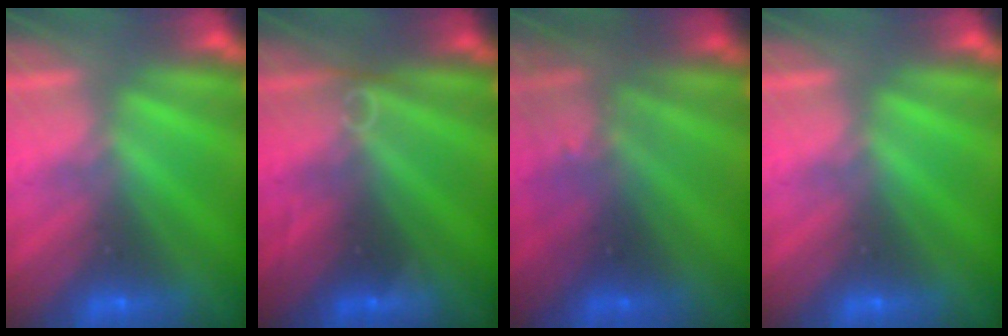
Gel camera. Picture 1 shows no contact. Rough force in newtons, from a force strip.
{"total": 2.6}
{"total": 2.8}
{"total": 0.0}